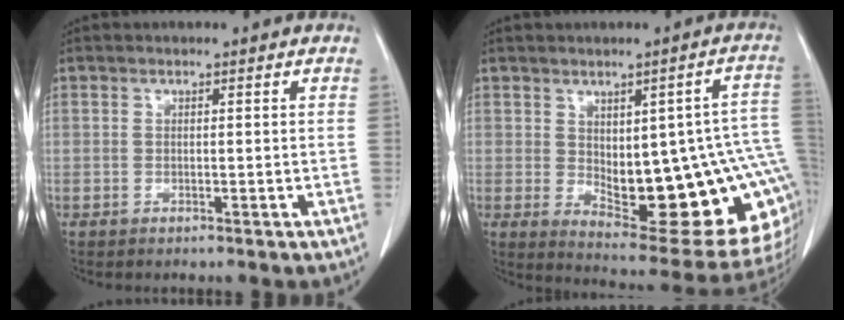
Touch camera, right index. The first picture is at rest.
{"total": 22.1, "force": [-1.7, 6.8, 21.0], "torque": [-0.198, 0.010, 0.004]}